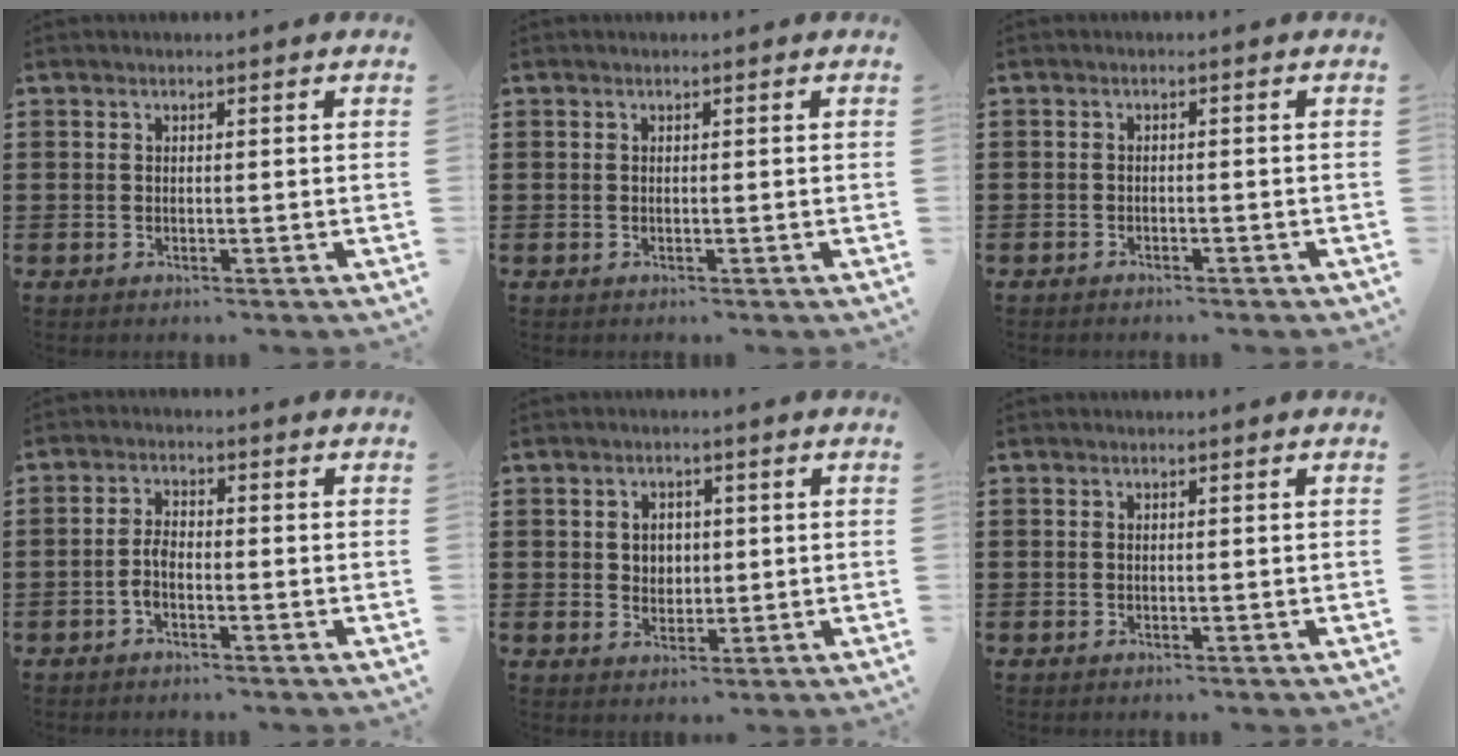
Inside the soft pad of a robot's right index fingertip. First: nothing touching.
{"total": 0.0}
{"total": 1.2, "force": [-1.1, 0.3, 0.1], "torque": [-0.007, 0.001, -0.025]}
{"total": 2.6, "force": [-1.3, 0.9, 2.0], "torque": [-0.055, -0.004, -0.029]}
{"total": 2.7, "force": [0.6, 2.5, 1.0], "torque": [-0.028, 0.010, 0.007]}
{"total": 0.0}